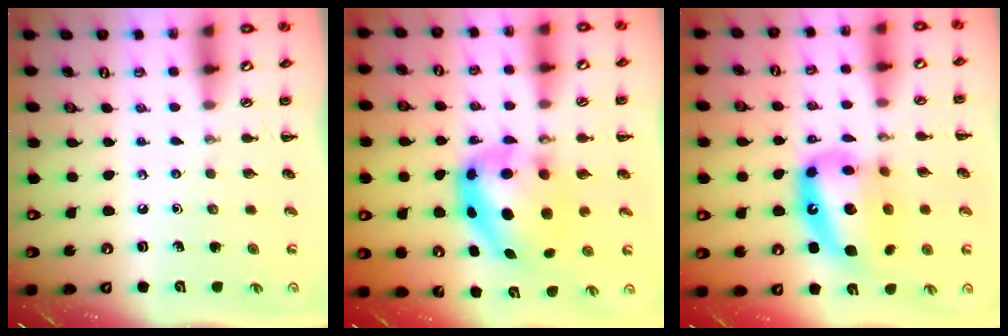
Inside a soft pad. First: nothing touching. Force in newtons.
{"total": 8.7, "press": 8.4, "slide": 2.0}
{"total": 16.8, "press": 16.3, "slide": 4.2}